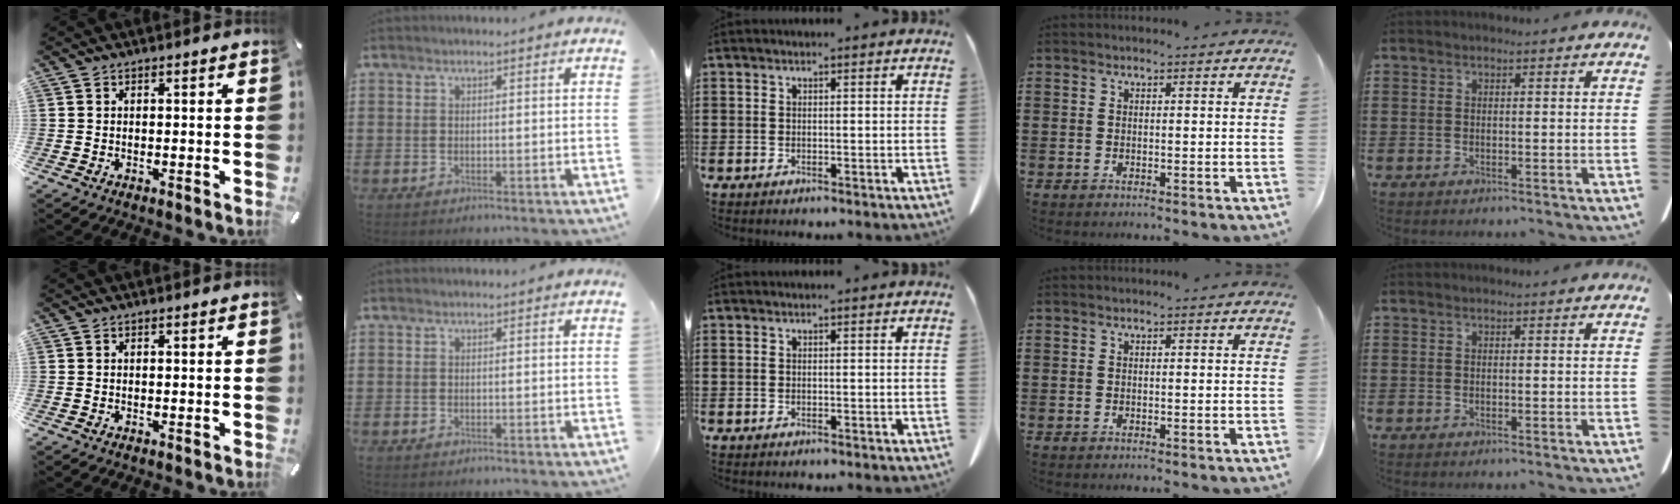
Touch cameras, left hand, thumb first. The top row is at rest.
{}